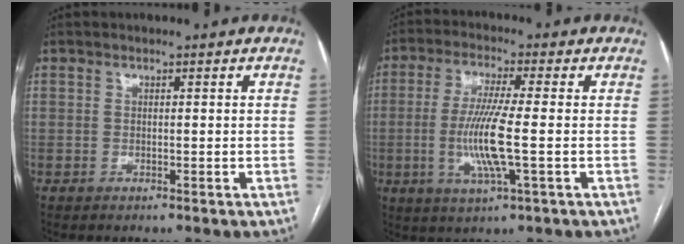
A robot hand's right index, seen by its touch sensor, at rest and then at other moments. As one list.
[{"total": 9.2, "force": [-1.5, 0.0, 9.0], "torque": [-0.188, -0.010, -0.032]}]